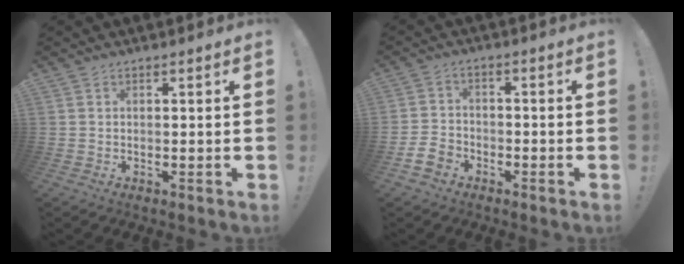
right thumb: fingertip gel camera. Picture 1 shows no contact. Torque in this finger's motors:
{"motor_torque": [0.54, -0.52, 0.38, -0.26, 0.04]}